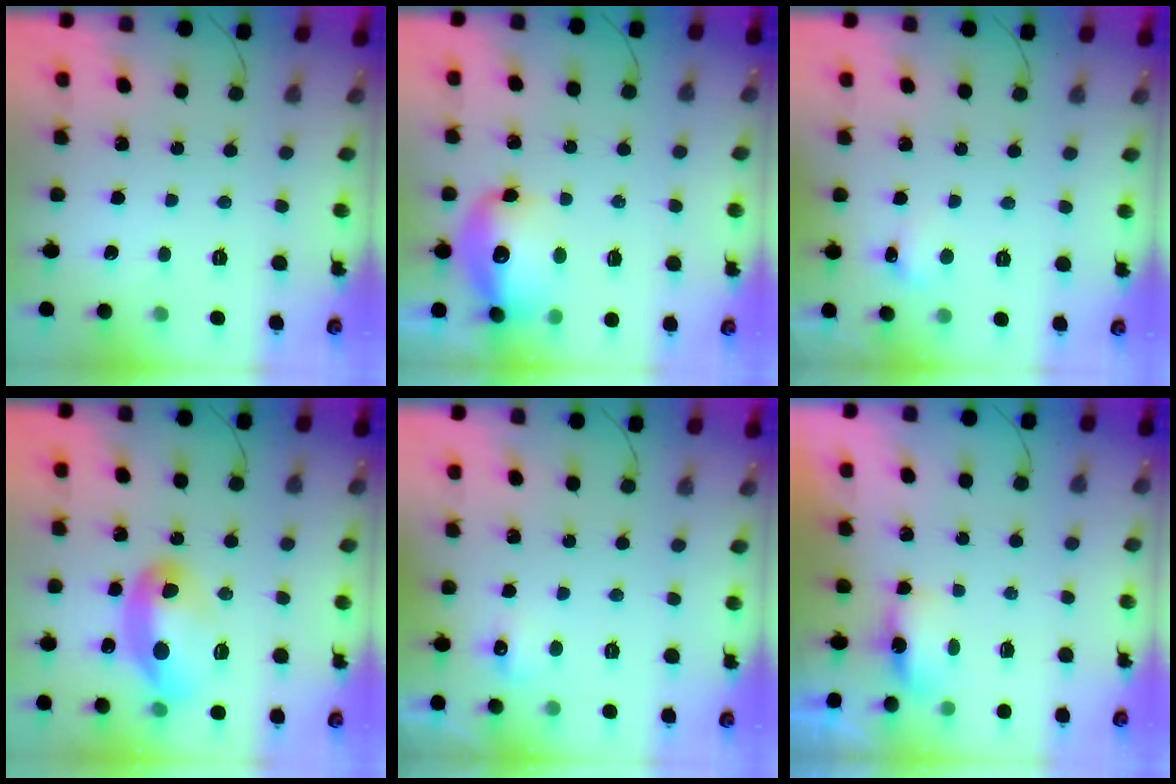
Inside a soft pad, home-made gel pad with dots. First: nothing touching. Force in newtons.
{"total": 13.7, "press": 13.2, "slide": 3.8}
{"total": 5.0, "press": 4.7, "slide": 1.5}
{"total": 16.1, "press": 14.5, "slide": 7.0}
{"total": 4.4, "press": 4.2, "slide": 1.2}
{"total": 3.9, "press": 3.9, "slide": 0.7}